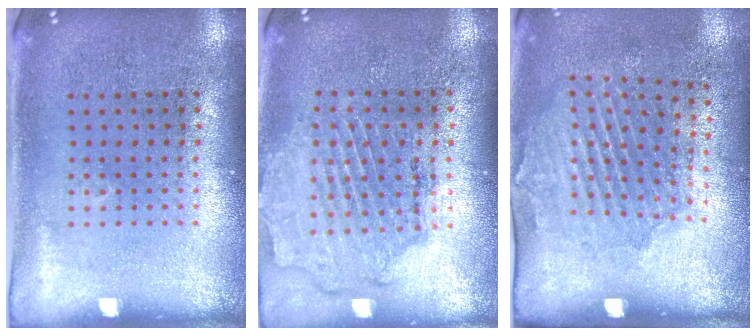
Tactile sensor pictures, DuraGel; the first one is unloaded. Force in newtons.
{"total": 1.6, "press": 1.6, "slide": 0.5}
{"total": 1.8, "press": 1.3, "slide": 1.2}